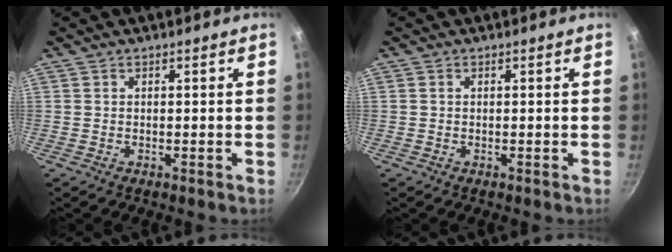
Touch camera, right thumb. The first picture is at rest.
{"total": 0.0}